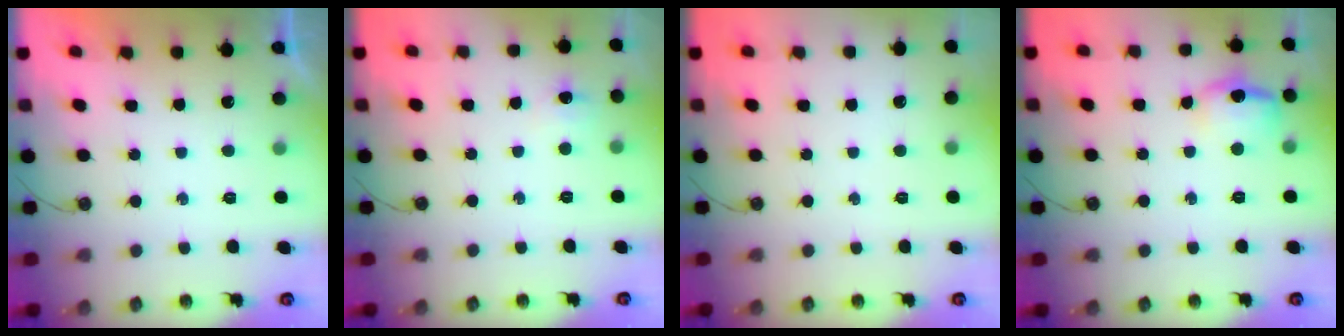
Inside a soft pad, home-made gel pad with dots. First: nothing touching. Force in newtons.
{"total": 3.9, "press": 3.9, "slide": 0.3}
{"total": 0.0}
{"total": 11.2, "press": 11.2, "slide": 1.4}